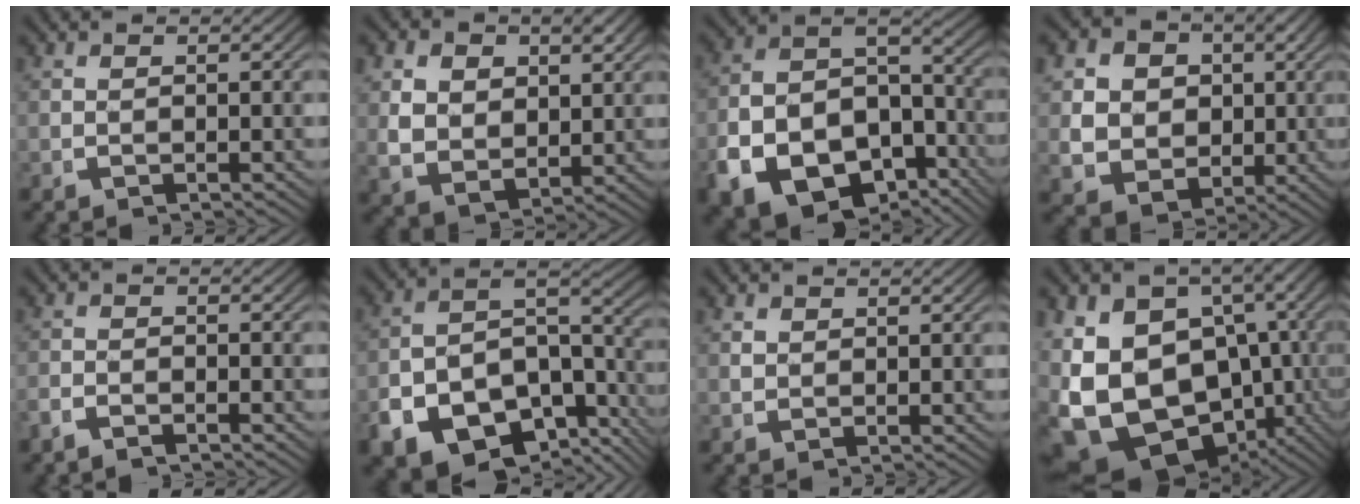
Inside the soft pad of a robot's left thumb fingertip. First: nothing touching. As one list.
[{"total": 6.7, "force": [0.6, 5.4, 4.0], "torque": [-0.099, -0.034, 0.031]}, {"total": 16.0, "force": [-5.8, 11.7, 9.3], "torque": [-0.202, -0.060, -0.075]}, {"total": 12.0, "force": [0.4, 9.9, 6.7], "torque": [-0.153, -0.047, 0.018]}, {"total": 1.5, "force": [-1.4, 0.5, 0.3], "torque": [-0.002, 0.000, -0.030]}, {"total": 15.8, "force": [-5.8, 11.5, 9.1], "torque": [-0.200, -0.058, -0.080]}, {"total": 0.9, "force": [0.7, 0.5, 0.2], "torque": [-0.003, 0.001, 0.018]}, {"total": 20.7, "force": [-4.7, 14.9, 13.6], "torque": [-0.294, -0.110, -0.028]}]